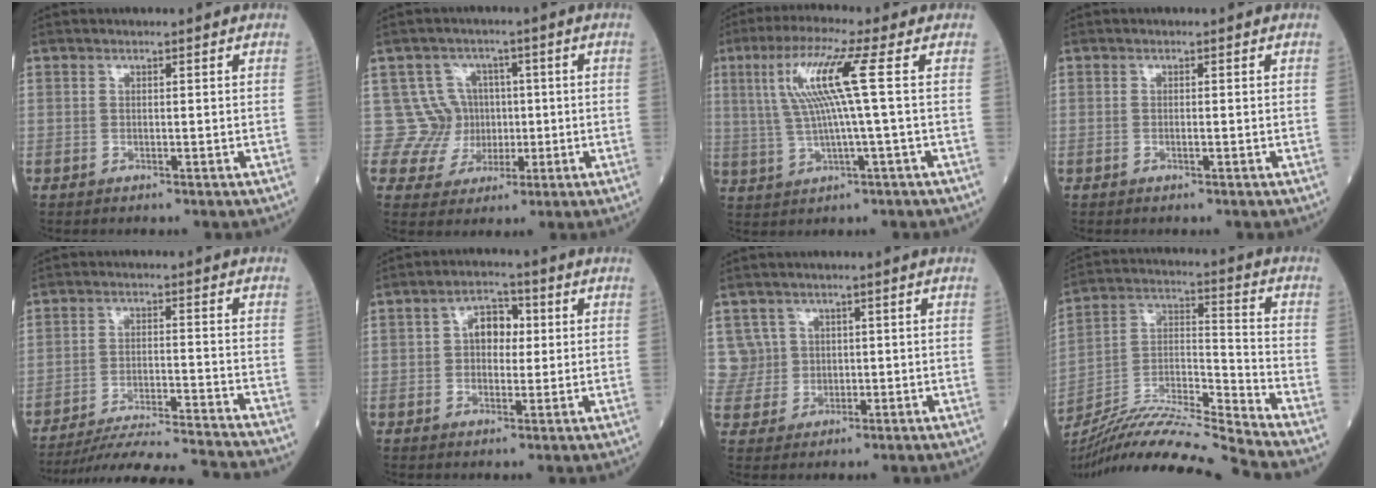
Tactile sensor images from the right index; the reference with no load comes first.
{"total": 6.9, "force": [0.8, 6.8, -0.7], "torque": [0.030, 0.022, 0.019]}
{"total": 9.5, "force": [2.0, -1.1, 9.3], "torque": [-0.186, 0.016, 0.041]}
{"total": 0.5, "force": [-0.2, -0.1, 0.5], "torque": [-0.012, 0.000, -0.003]}
{"total": 17.7, "force": [-16.8, -1.2, 5.4], "torque": [-0.088, -0.030, -0.248]}
{"total": 5.2, "force": [0.8, 3.2, 4.0], "torque": [-0.068, 0.019, 0.011]}
{"total": 5.2, "force": [1.5, 5.0, -0.5], "torque": [0.022, 0.020, 0.034]}
{"total": 17.7, "force": [-16.6, -2.6, 5.7], "torque": [-0.096, 0.014, -0.296]}